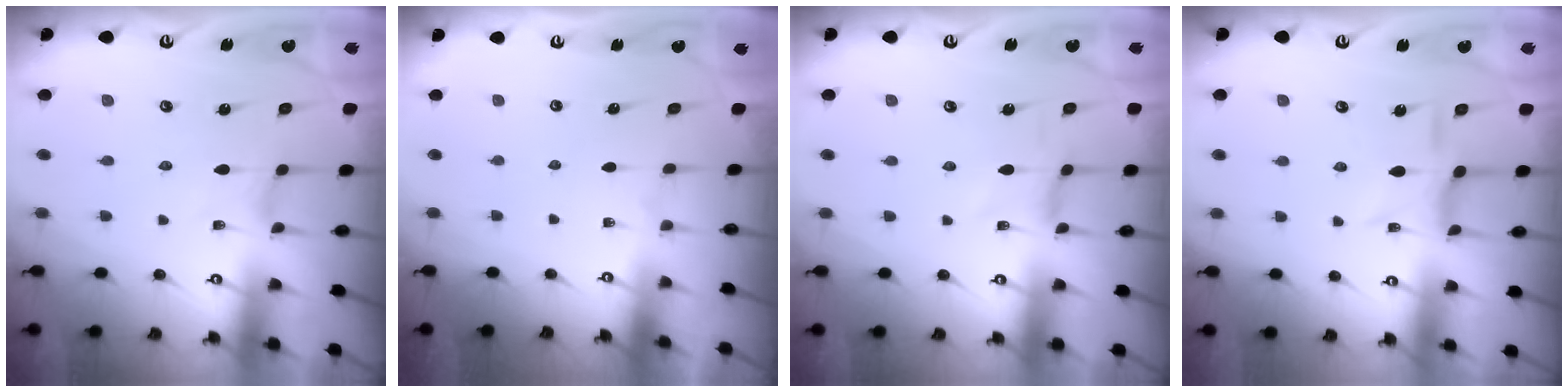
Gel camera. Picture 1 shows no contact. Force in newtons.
{"total": 0.0}
{"total": 0.0}
{"total": 6.7, "press": 6.6, "slide": 0.7}